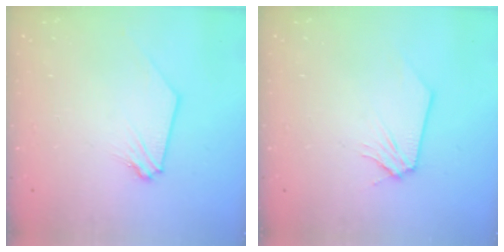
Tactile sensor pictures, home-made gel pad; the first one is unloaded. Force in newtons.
{"total": 0.0}